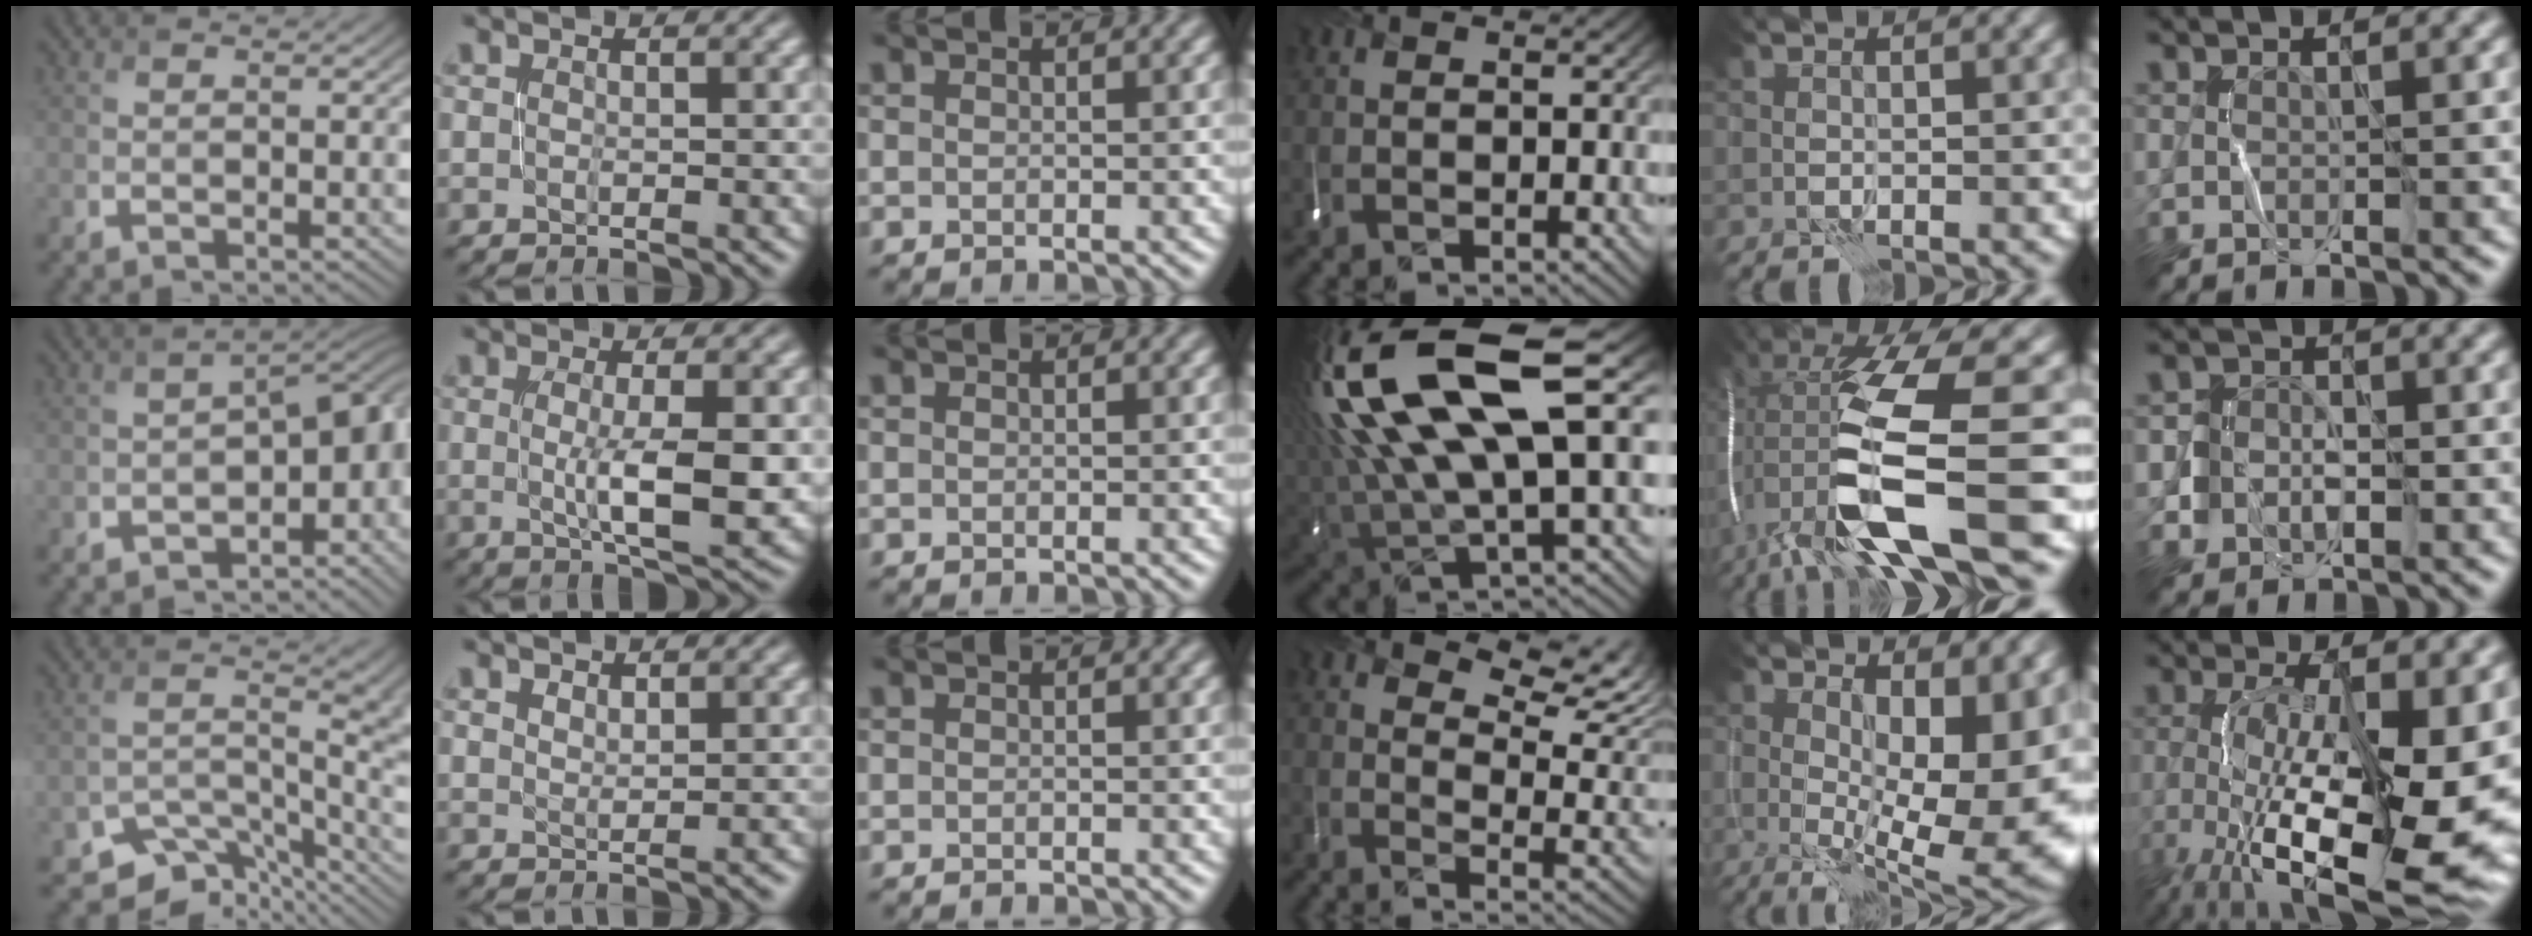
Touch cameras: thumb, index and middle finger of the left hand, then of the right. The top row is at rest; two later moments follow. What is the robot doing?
{"motion": "close", "object": "stapler"}